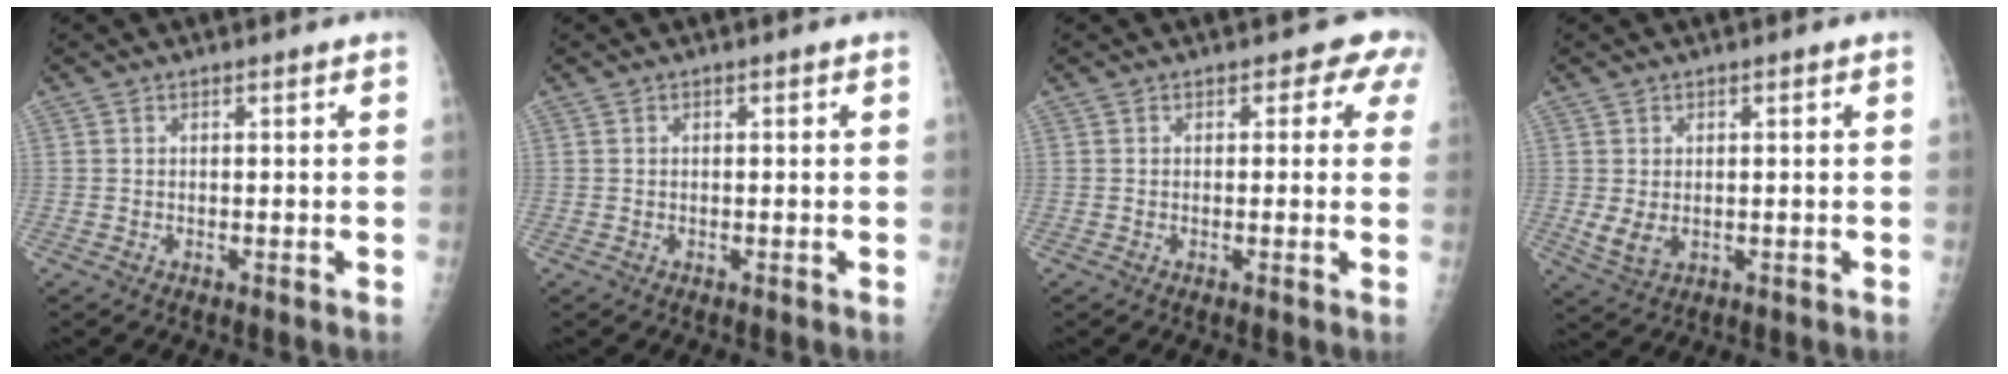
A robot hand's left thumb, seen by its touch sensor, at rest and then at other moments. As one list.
[{"total": 0.0}, {"total": 3.2, "force": [1.7, 2.4, 1.4], "torque": [0.018, -0.004, 0.001]}, {"total": 3.8, "force": [-0.2, 2.5, 3.0], "torque": [-0.063, -0.003, 0.003]}]